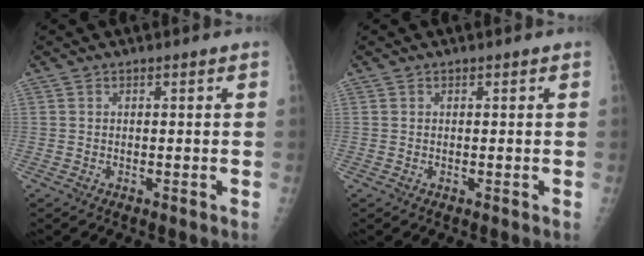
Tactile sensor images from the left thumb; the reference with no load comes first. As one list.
[{"total": 0.0}]